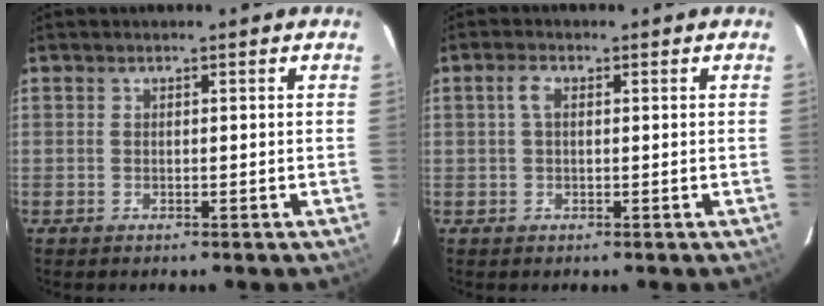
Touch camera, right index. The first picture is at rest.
{"total": 2.1, "force": [0.4, 1.0, 1.8], "torque": [-0.040, 0.007, 0.007]}